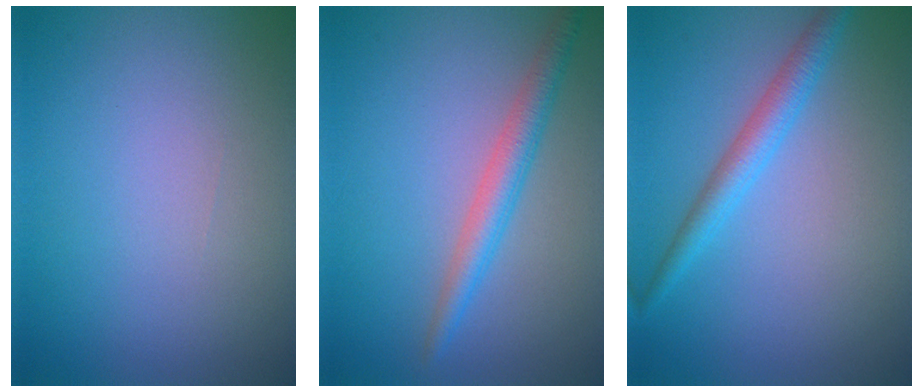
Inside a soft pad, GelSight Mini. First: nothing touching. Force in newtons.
{"total": 2.8, "press": 2.8, "slide": 0.1}
{"total": 2.7, "press": 2.7, "slide": 0.1}